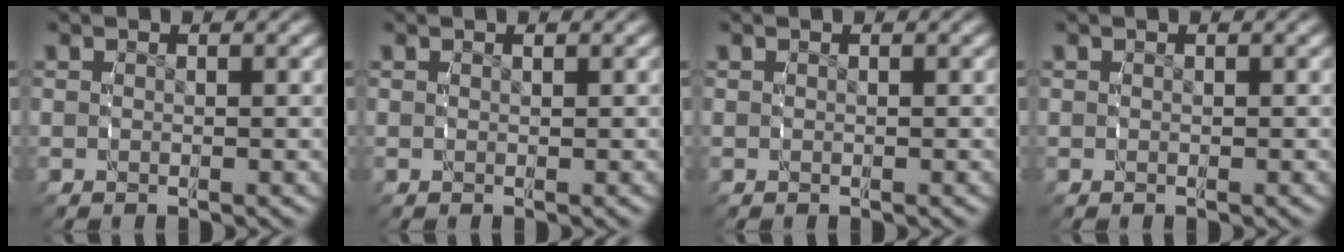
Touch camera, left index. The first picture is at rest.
{"total": 0.0}
{"total": 0.0}
{"total": 0.0}